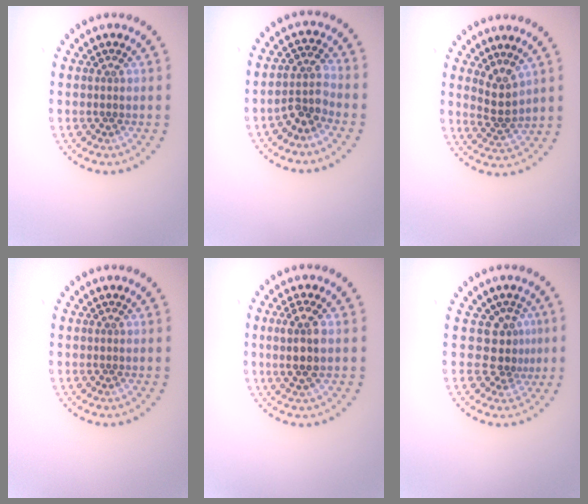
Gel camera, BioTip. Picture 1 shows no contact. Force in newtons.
{"total": 2.7, "press": 2.0, "slide": 1.8}
{"total": 2.5, "press": 2.0, "slide": 1.5}
{"total": 0.0}
{"total": 2.8, "press": 2.6, "slide": 1.1}
{"total": 2.8, "press": 1.9, "slide": 2.0}